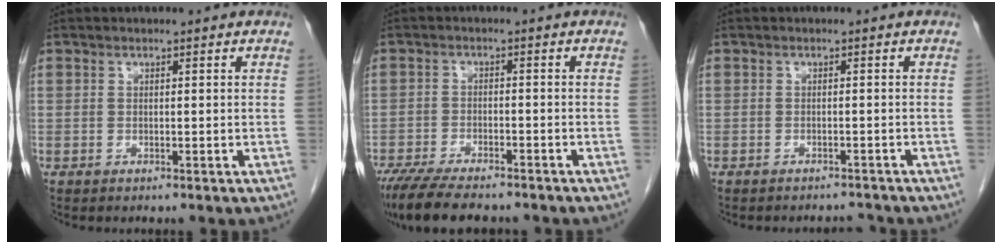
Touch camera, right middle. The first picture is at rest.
{"total": 11.7, "force": [-9.8, 2.7, 5.9], "torque": [-0.099, -0.019, -0.152]}
{"total": 3.6, "force": [-3.5, 0.6, 0.2], "torque": [0.004, -0.002, -0.045]}